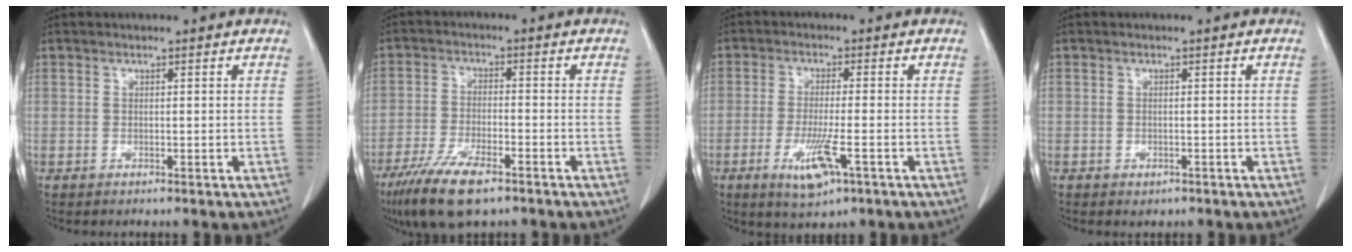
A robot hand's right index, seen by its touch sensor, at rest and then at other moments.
{"total": 9.9, "force": [-6.7, 2.6, 6.8], "torque": [-0.129, -0.018, -0.116]}
{"total": 6.8, "force": [-3.0, 1.1, 6.0], "torque": [-0.115, -0.015, -0.047]}
{"total": 1.1, "force": [-0.6, 0.8, 0.4], "torque": [-0.006, 0.002, -0.002]}